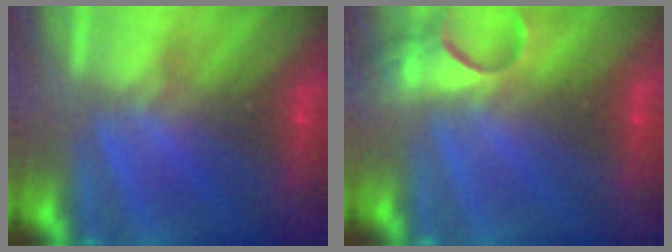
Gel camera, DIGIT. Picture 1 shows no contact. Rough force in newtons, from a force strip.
{"total": 4.7}